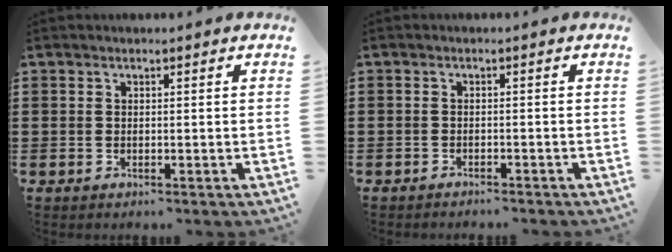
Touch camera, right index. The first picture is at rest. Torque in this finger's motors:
{"motor_torque": [-1.67, 0.47, -0.23, -0.21]}